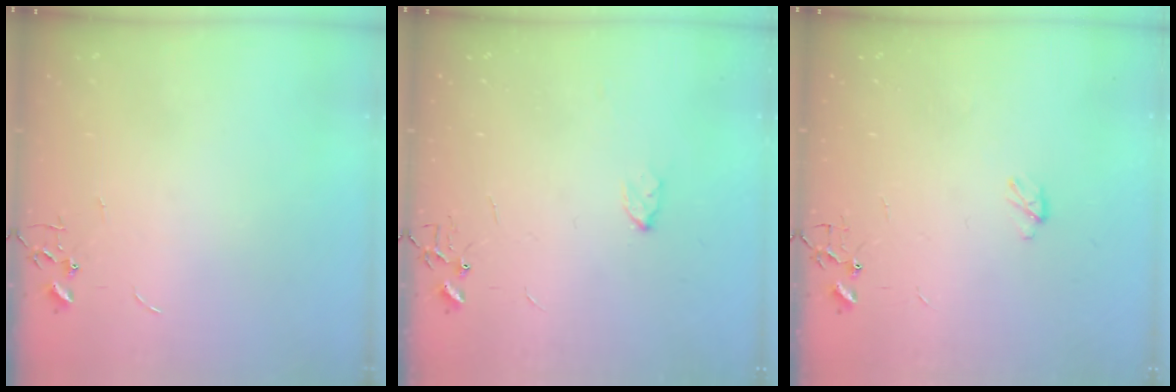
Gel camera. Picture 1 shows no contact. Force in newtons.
{"total": 3.6, "press": 3.6, "slide": 0.6}
{"total": 3.2, "press": 3.2, "slide": 0.3}